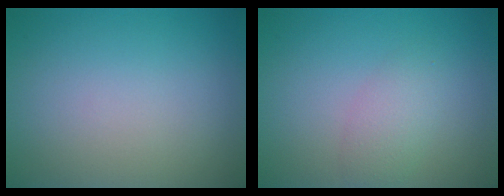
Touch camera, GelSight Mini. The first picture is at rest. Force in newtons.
{"total": 2.1, "press": 2.1, "slide": 0.0}